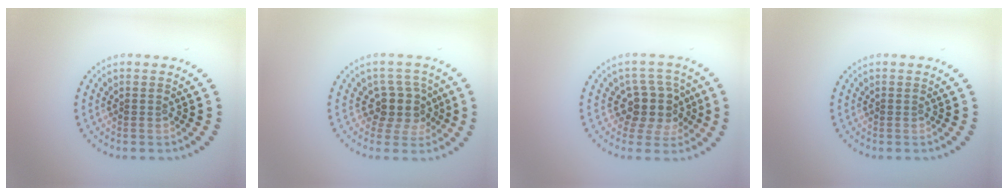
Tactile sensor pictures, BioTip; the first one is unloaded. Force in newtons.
{"total": 3.2, "press": 2.6, "slide": 2.0}
{"total": 3.8, "press": 3.1, "slide": 2.1}
{"total": 0.0}